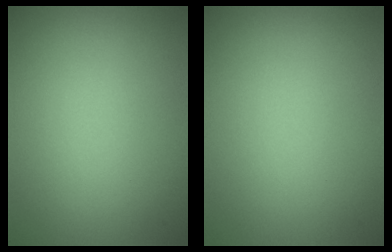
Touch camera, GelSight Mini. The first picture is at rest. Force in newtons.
{"total": 0.0}